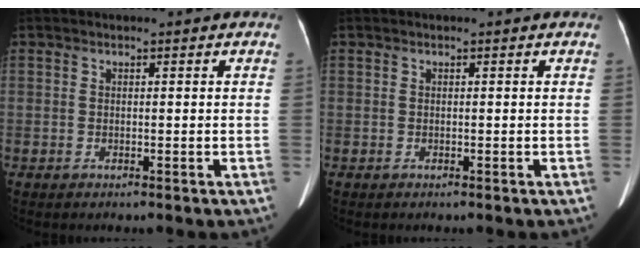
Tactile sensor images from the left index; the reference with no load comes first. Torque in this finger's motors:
{"motor_torque": [0.04, 0.05, 0.00, 0.00]}